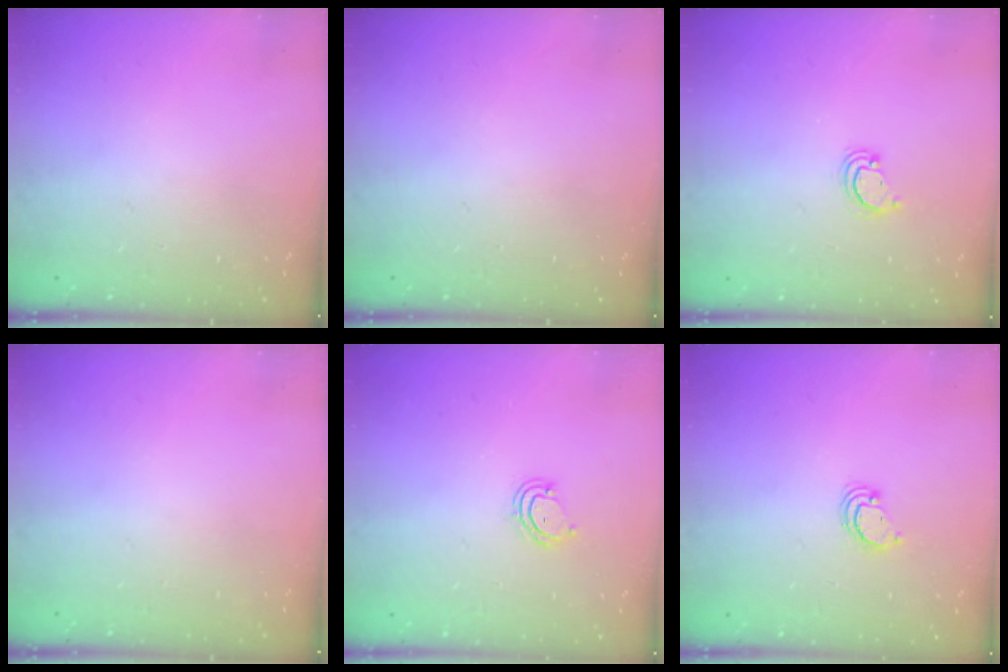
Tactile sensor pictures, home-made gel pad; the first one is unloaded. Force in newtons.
{"total": 0.0}
{"total": 2.5, "press": 2.5, "slide": 0.3}
{"total": 0.0}
{"total": 4.2, "press": 4.2, "slide": 0.4}
{"total": 2.6, "press": 2.6, "slide": 0.2}